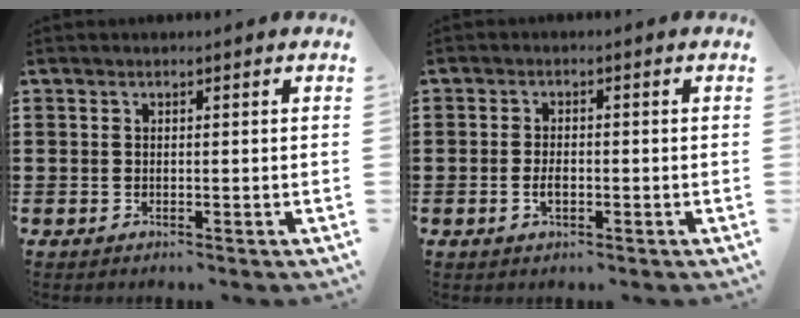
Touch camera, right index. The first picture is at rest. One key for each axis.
{"total": 2.2, "fx": -0.5, "fy": 0.9, "fz": 2.0, "tx": -0.039, "ty": -0.002, "tz": -0.008}